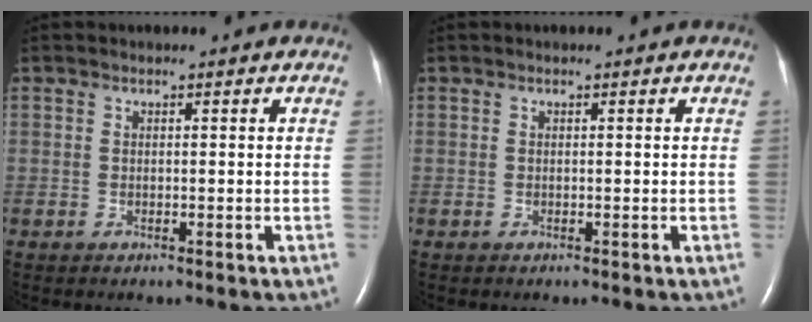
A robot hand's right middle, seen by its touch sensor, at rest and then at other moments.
{"total": 0.0}